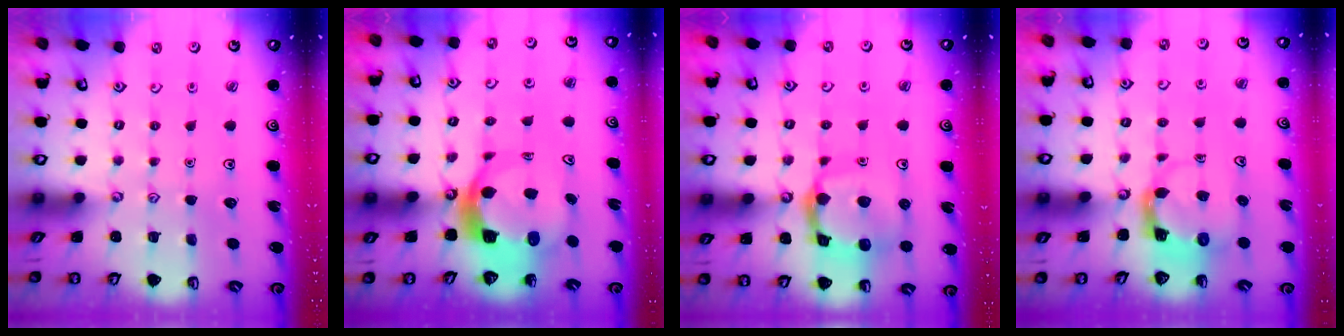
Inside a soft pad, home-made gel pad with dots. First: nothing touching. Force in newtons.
{"total": 8.9, "press": 8.9, "slide": 1.2}
{"total": 13.4, "press": 13.3, "slide": 1.6}
{"total": 3.8, "press": 3.8, "slide": 0.7}